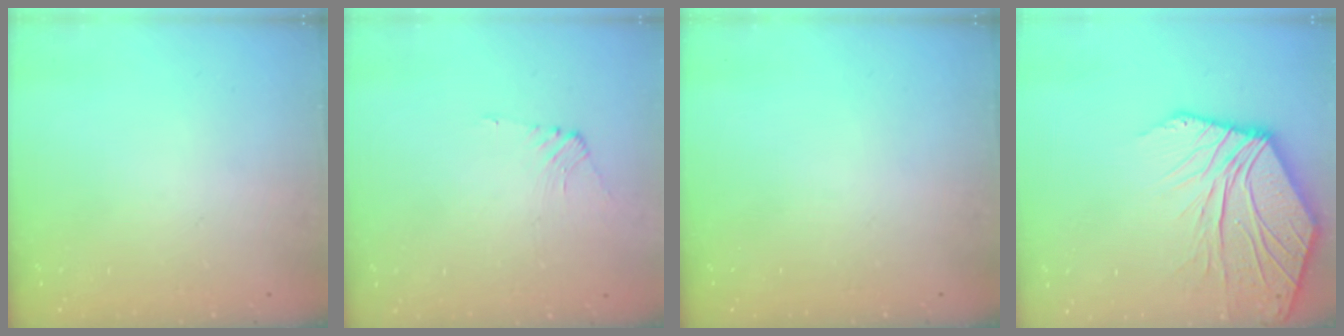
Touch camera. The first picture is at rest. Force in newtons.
{"total": 1.8, "press": 1.8, "slide": 0.4}
{"total": 0.0}
{"total": 11.8, "press": 11.7, "slide": 1.7}